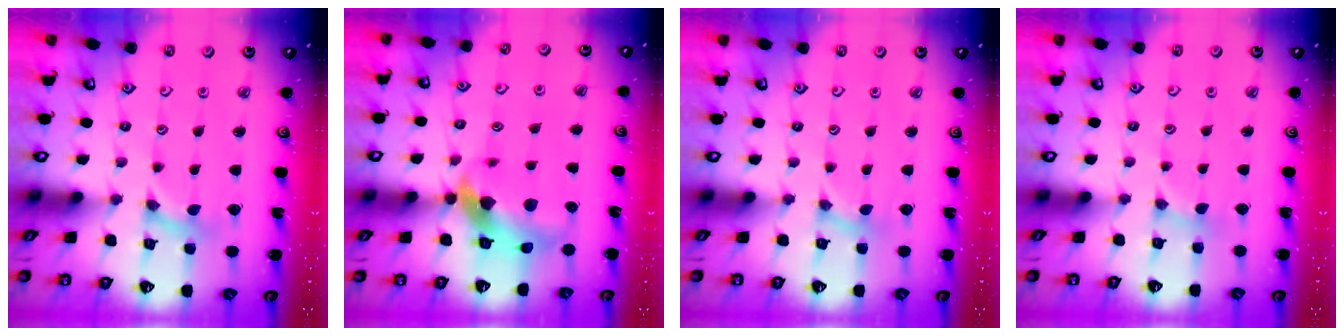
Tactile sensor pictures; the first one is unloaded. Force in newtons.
{"total": 11.0, "press": 10.9, "slide": 1.6}
{"total": 0.0}
{"total": 1.0, "press": 1.0, "slide": 0.2}